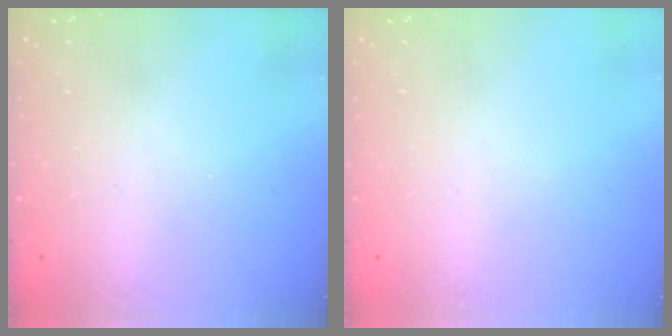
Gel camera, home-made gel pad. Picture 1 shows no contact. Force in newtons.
{"total": 0.0}